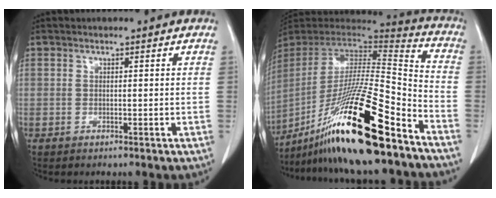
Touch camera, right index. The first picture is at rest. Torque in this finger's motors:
{"motor_torque": [1.59, -0.55, 0.63, 0.21]}